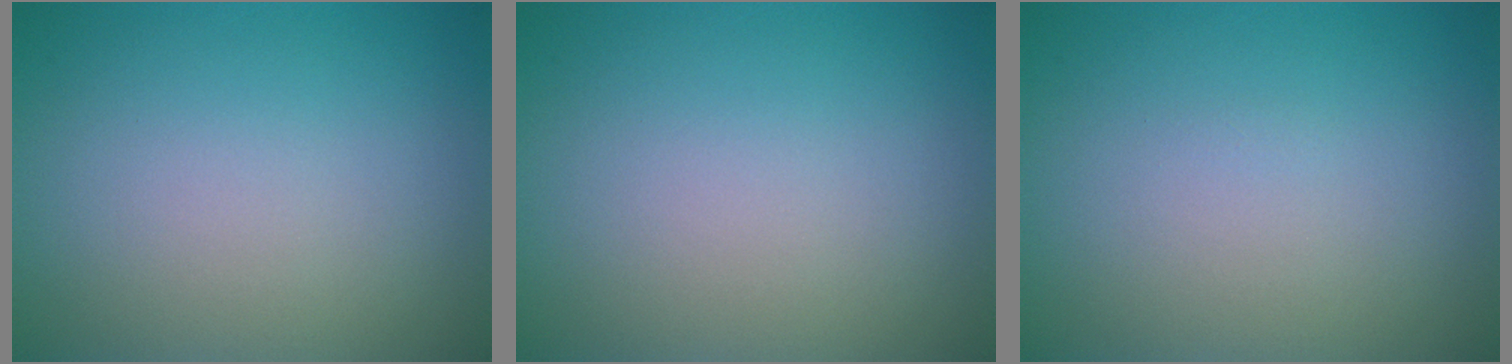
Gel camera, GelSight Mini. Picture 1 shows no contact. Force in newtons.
{"total": 0.0}
{"total": 0.0}